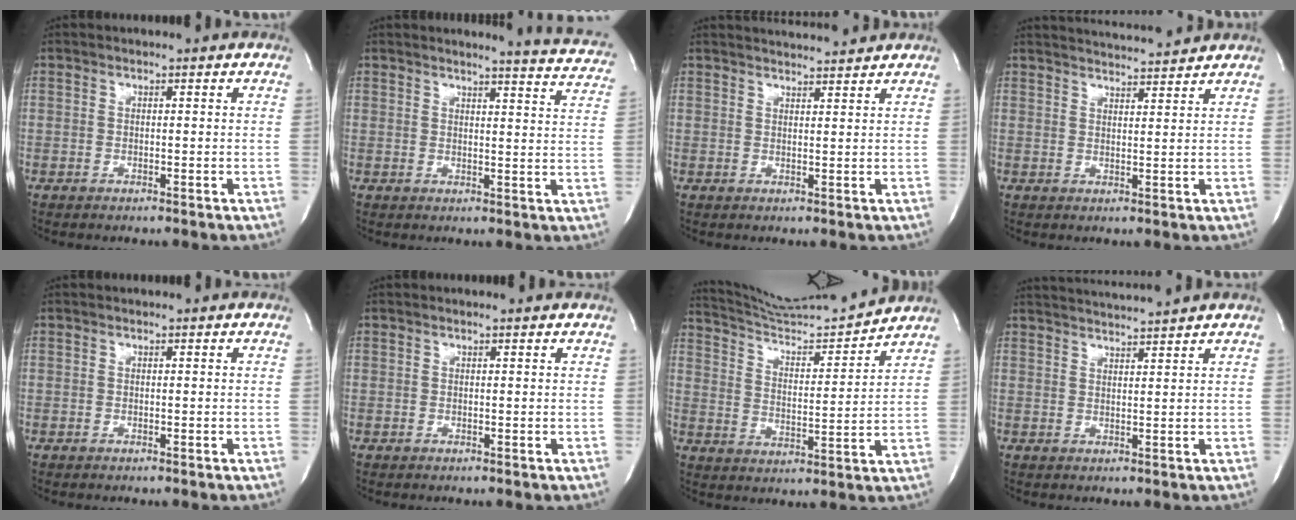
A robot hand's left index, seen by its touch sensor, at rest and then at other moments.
{"total": 9.7, "force": [9.5, -0.2, 1.9], "torque": [-0.015, -0.073, 0.079]}
{"total": 5.6, "force": [5.4, -0.2, 1.3], "torque": [-0.024, 0.010, 0.071]}
{"total": 7.7, "force": [7.4, -0.3, 1.8], "torque": [-0.035, 0.004, 0.103]}
{"total": 0.0}
{"total": 0.5, "force": [0.5, -0.1, 0.1], "torque": [-0.011, -0.002, 0.004]}
{"total": 13.7, "force": [13.3, -1.4, 2.6], "torque": [-0.053, -0.027, 0.217]}
{"total": 6.7, "force": [6.2, -1.6, 1.9], "torque": [-0.033, 0.005, 0.093]}